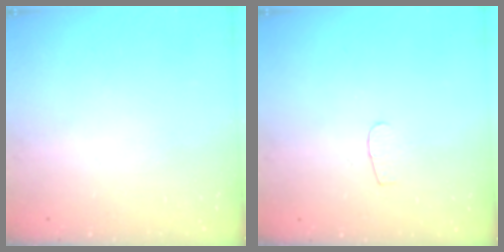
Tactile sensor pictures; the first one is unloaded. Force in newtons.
{"total": 2.8, "press": 2.8, "slide": 0.2}